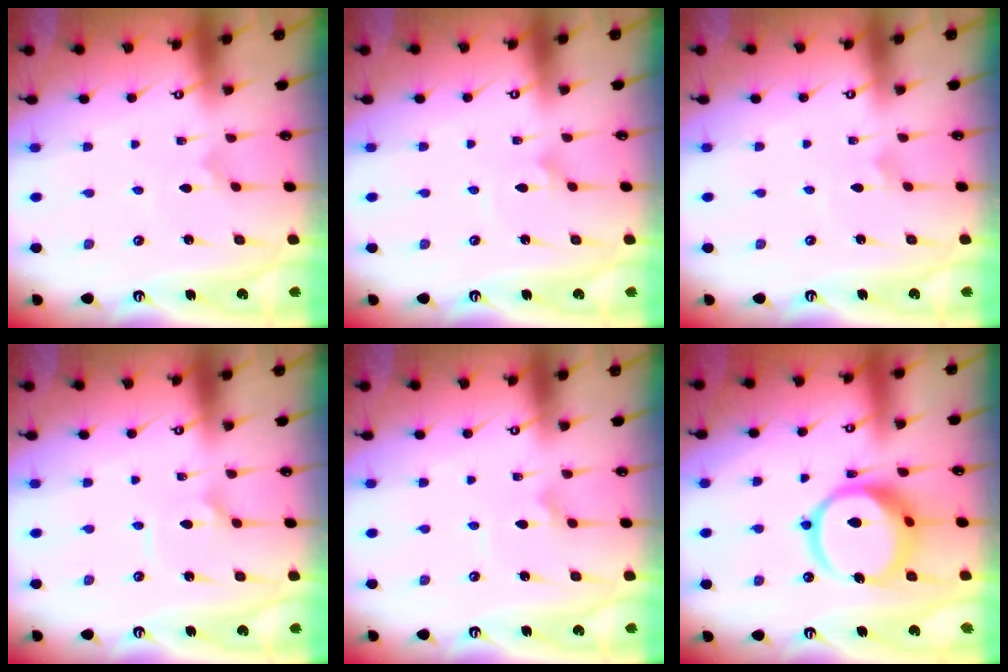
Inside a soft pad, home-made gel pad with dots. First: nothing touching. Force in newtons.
{"total": 1.5, "press": 1.5, "slide": 0.1}
{"total": 2.1, "press": 2.1, "slide": 0.1}
{"total": 2.6, "press": 2.6, "slide": 0.2}
{"total": 5.0, "press": 4.9, "slide": 0.7}
{"total": 15.9, "press": 15.8, "slide": 1.8}